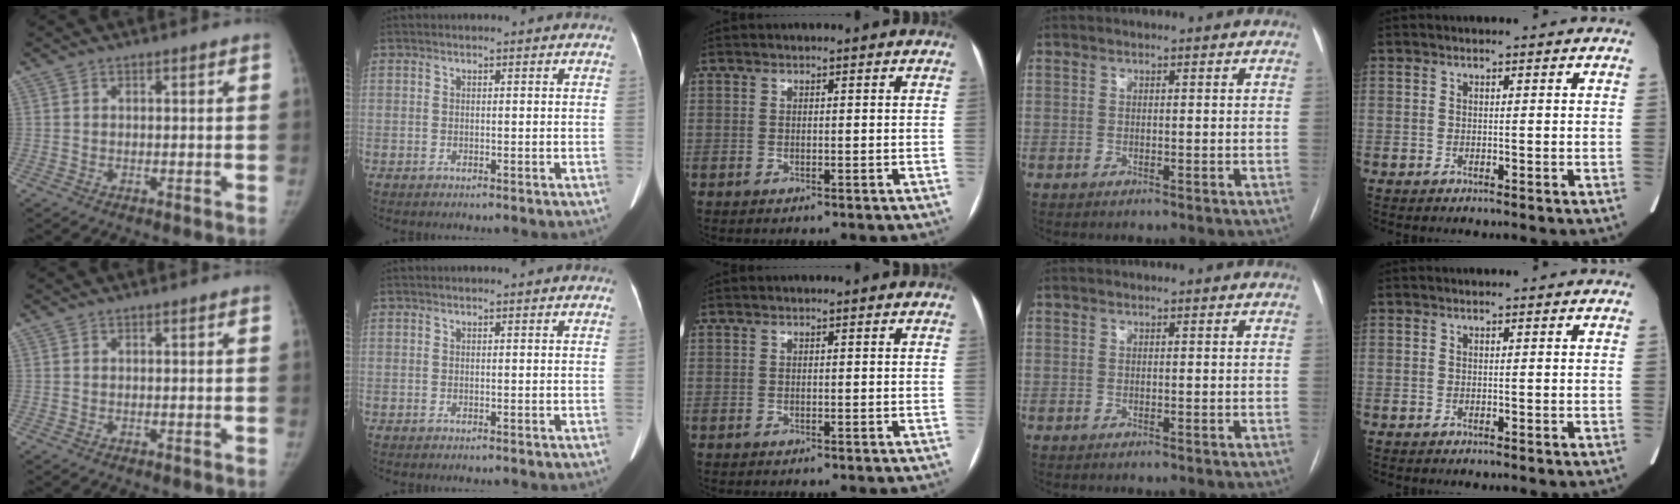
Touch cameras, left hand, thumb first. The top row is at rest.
{}